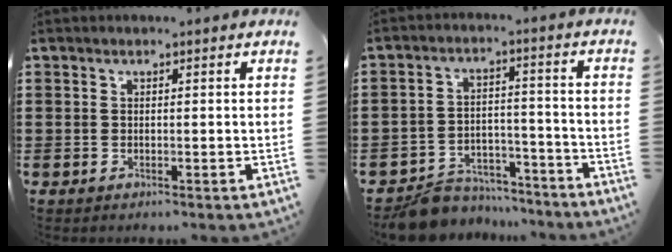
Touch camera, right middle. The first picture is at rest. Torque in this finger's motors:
{"motor_torque": [0.24, -0.10, 0.02, 0.01]}